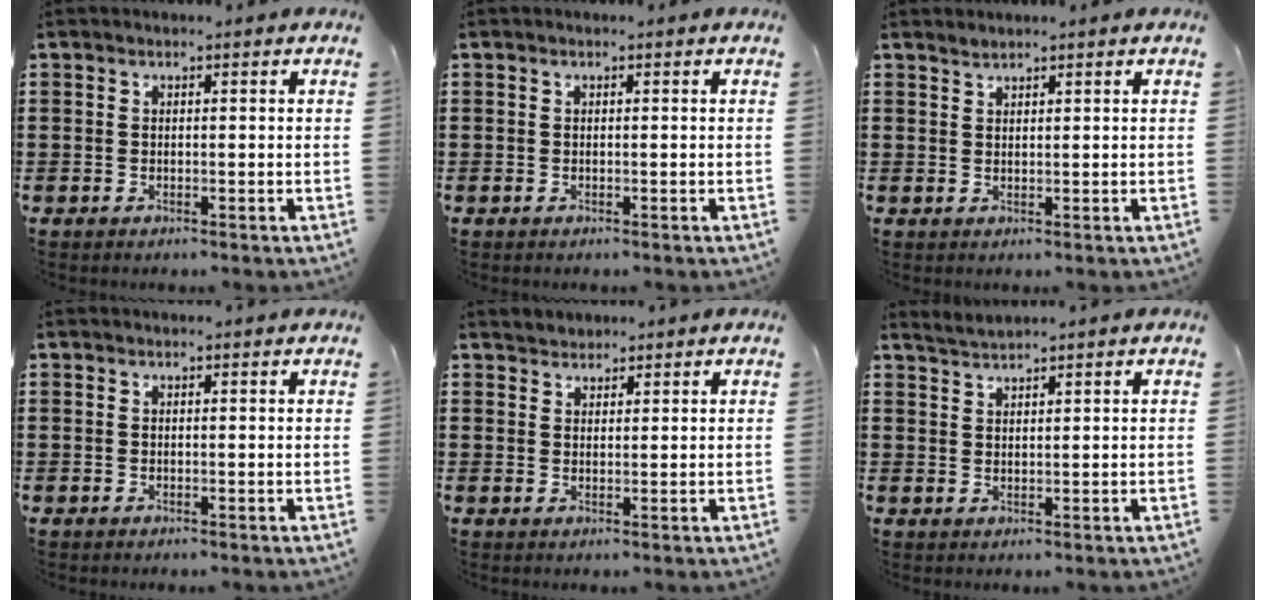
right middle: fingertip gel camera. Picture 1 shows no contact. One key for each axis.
{"total": 0.0}
{"total": 1.2, "fx": 1.2, "fy": -0.1, "fz": 0.0, "tx": -0.002, "ty": 0.000, "tz": 0.024}
{"total": 0.0}
{"total": 1.8, "fx": 1.7, "fy": 0.3, "fz": -0.5, "tx": 0.003, "ty": 0.004, "tz": 0.035}
{"total": 2.0, "fx": 1.9, "fy": -0.4, "fz": 0.1, "tx": -0.006, "ty": 0.003, "tz": 0.038}